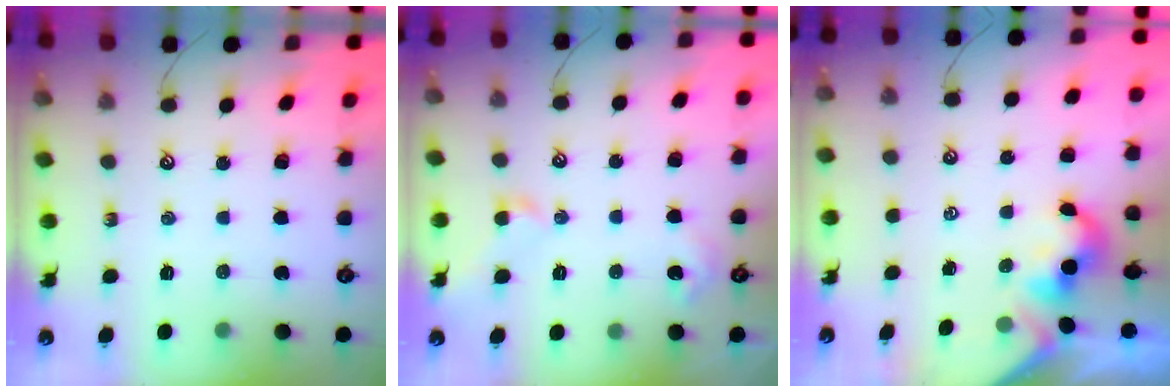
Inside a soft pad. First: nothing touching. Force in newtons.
{"total": 3.2, "press": 3.2, "slide": 0.7}
{"total": 1.0, "press": 0.9, "slide": 0.5}